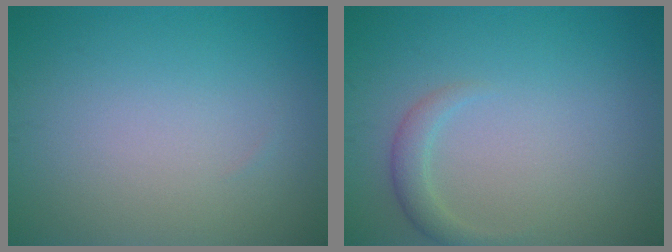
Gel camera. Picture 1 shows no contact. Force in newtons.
{"total": 1.7, "press": 1.7, "slide": 0.1}